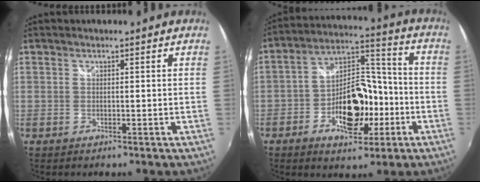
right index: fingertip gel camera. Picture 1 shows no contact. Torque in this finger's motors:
{"motor_torque": [1.17, 0.97, 0.35, 0.12]}